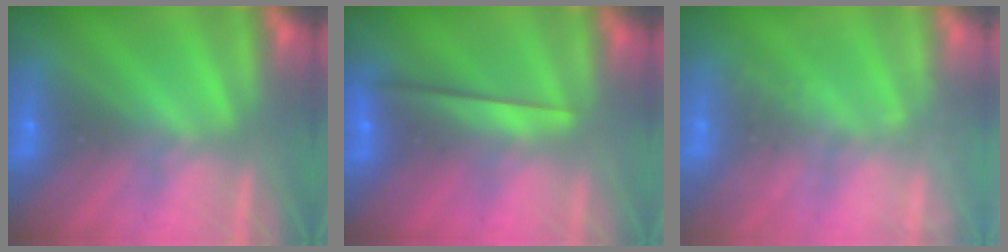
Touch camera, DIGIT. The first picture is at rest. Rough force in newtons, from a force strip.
{"total": 2.3}
{"total": 1.9}